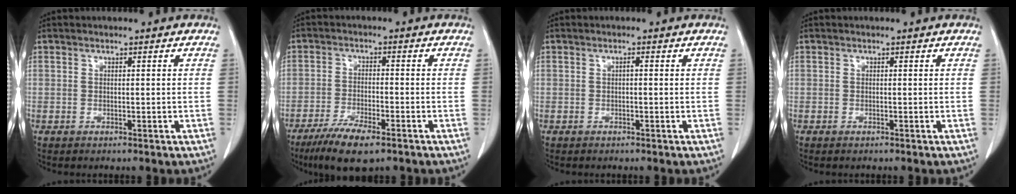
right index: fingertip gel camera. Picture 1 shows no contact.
{"total": 8.2, "force": [-5.6, 1.6, 5.7], "torque": [-0.101, -0.015, -0.094]}
{"total": 0.5, "force": [0.0, 0.1, 0.5], "torque": [-0.009, 0.002, 0.001]}
{"total": 0.0}